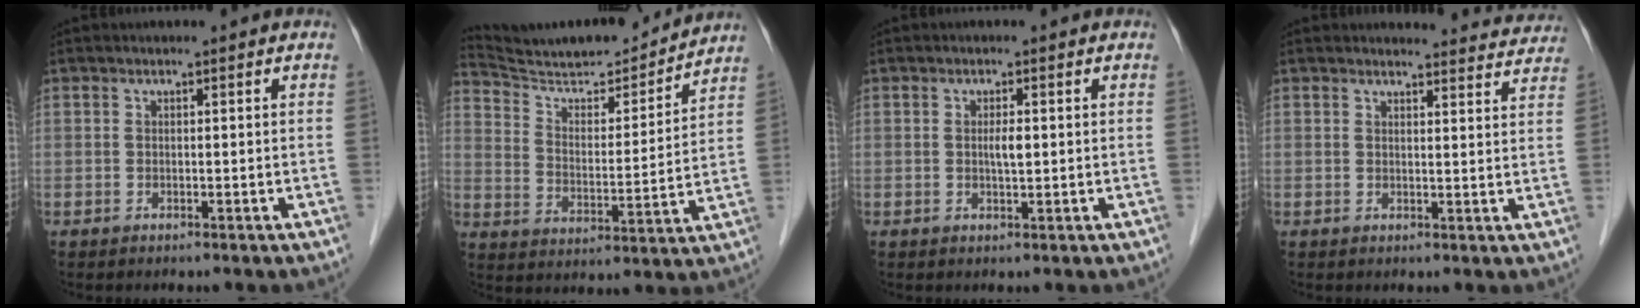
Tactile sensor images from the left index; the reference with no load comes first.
{"total": 16.8, "force": [15.9, 1.6, 5.2], "torque": [-0.090, -0.009, 0.254]}
{"total": 1.8, "force": [-0.2, 0.3, 1.7], "torque": [-0.033, -0.004, -0.003]}
{"total": 10.1, "force": [10.0, 1.8, 0.7], "torque": [0.024, -0.025, 0.085]}